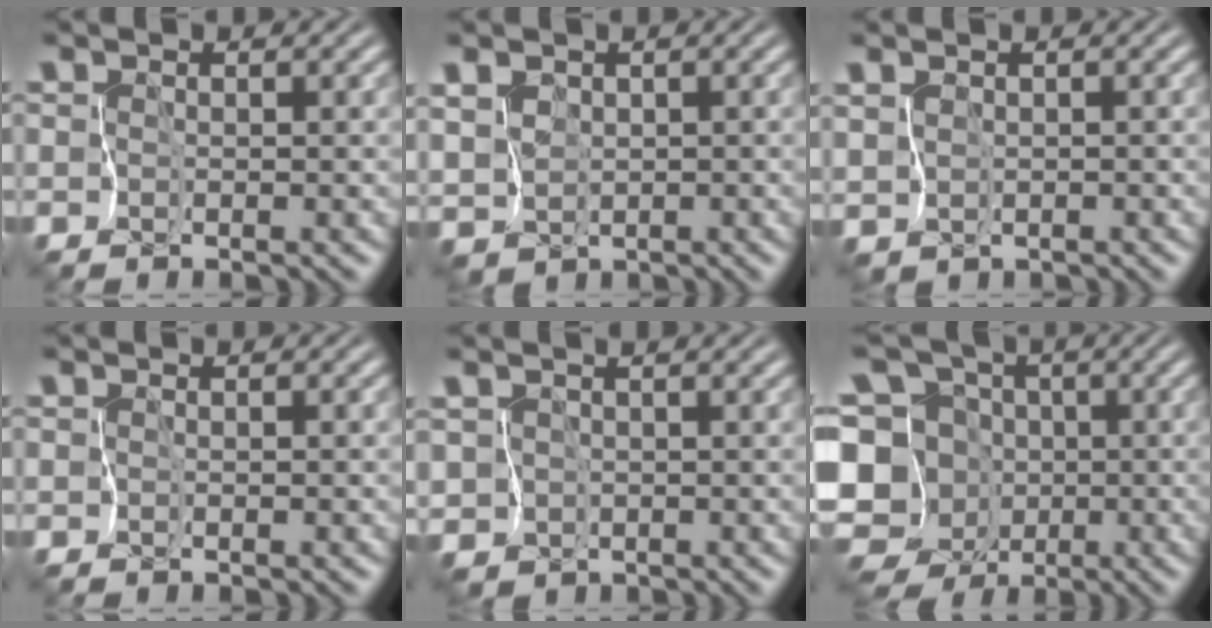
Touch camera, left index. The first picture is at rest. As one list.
[{"total": 2.8, "force": [0.5, 2.5, 1.1], "torque": [-0.046, 0.008, 0.007]}, {"total": 0.7, "force": [0.2, 0.6, 0.0], "torque": [-0.011, -0.001, 0.008]}, {"total": 0.0}, {"total": 1.4, "force": [0.2, 1.4, 0.3], "torque": [-0.013, 0.005, 0.004]}, {"total": 9.9, "force": [-3.3, 8.3, 4.2], "torque": [-0.104, 0.016, -0.067]}]